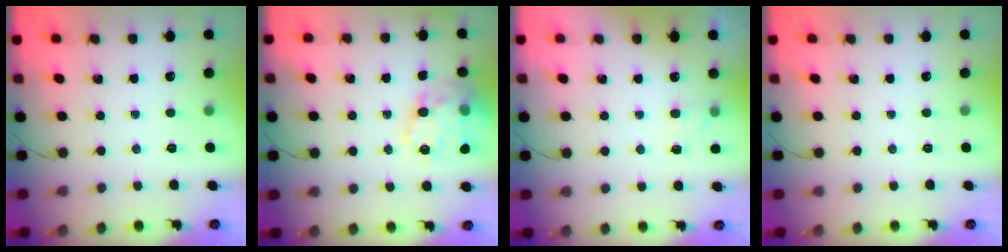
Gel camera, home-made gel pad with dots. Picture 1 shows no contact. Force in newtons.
{"total": 17.9, "press": 17.8, "slide": 1.7}
{"total": 5.9, "press": 5.7, "slide": 1.6}
{"total": 0.0}